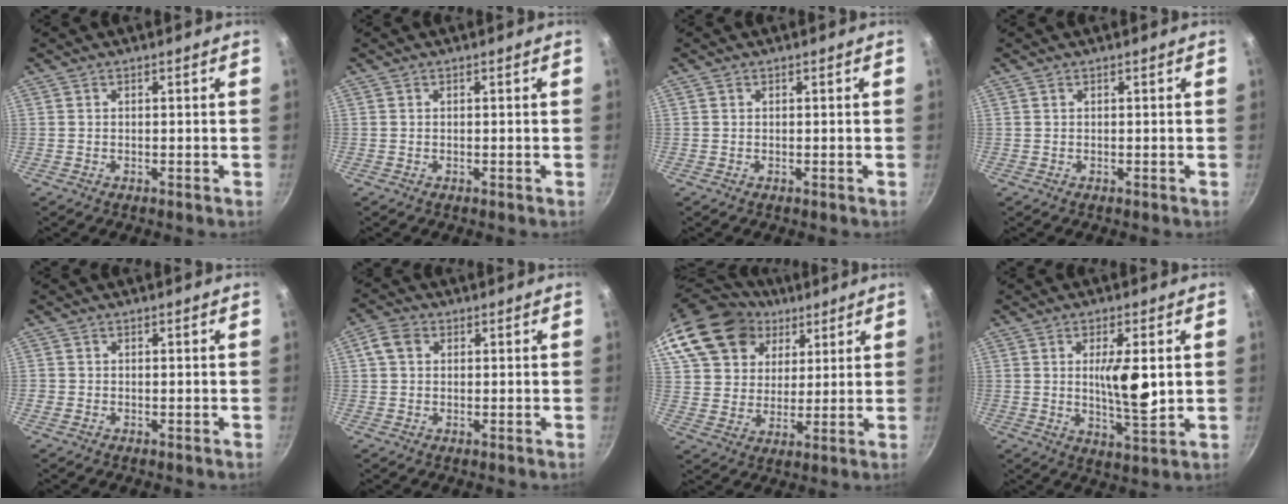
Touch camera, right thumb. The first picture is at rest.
{"total": 0.0}
{"total": 0.0}
{"total": 0.0}
{"total": 0.7, "force": [-0.2, 0.6, 0.3], "torque": [-0.005, 0.001, -0.005]}
{"total": 4.1, "force": [1.0, 3.2, 2.2], "torque": [-0.033, 0.004, 0.010]}
{"total": 21.7, "force": [11.0, 15.9, 9.8], "torque": [-0.189, 0.015, 0.203]}
{"total": 9.8, "force": [1.2, 3.1, 9.3], "torque": [-0.146, -0.021, 0.023]}